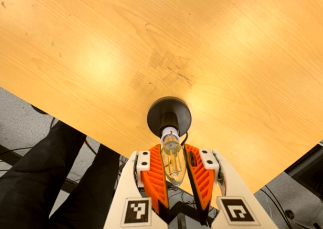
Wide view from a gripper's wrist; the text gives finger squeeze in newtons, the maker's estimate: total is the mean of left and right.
{"total": 11.7, "left": 12.6, "right": 10.8}